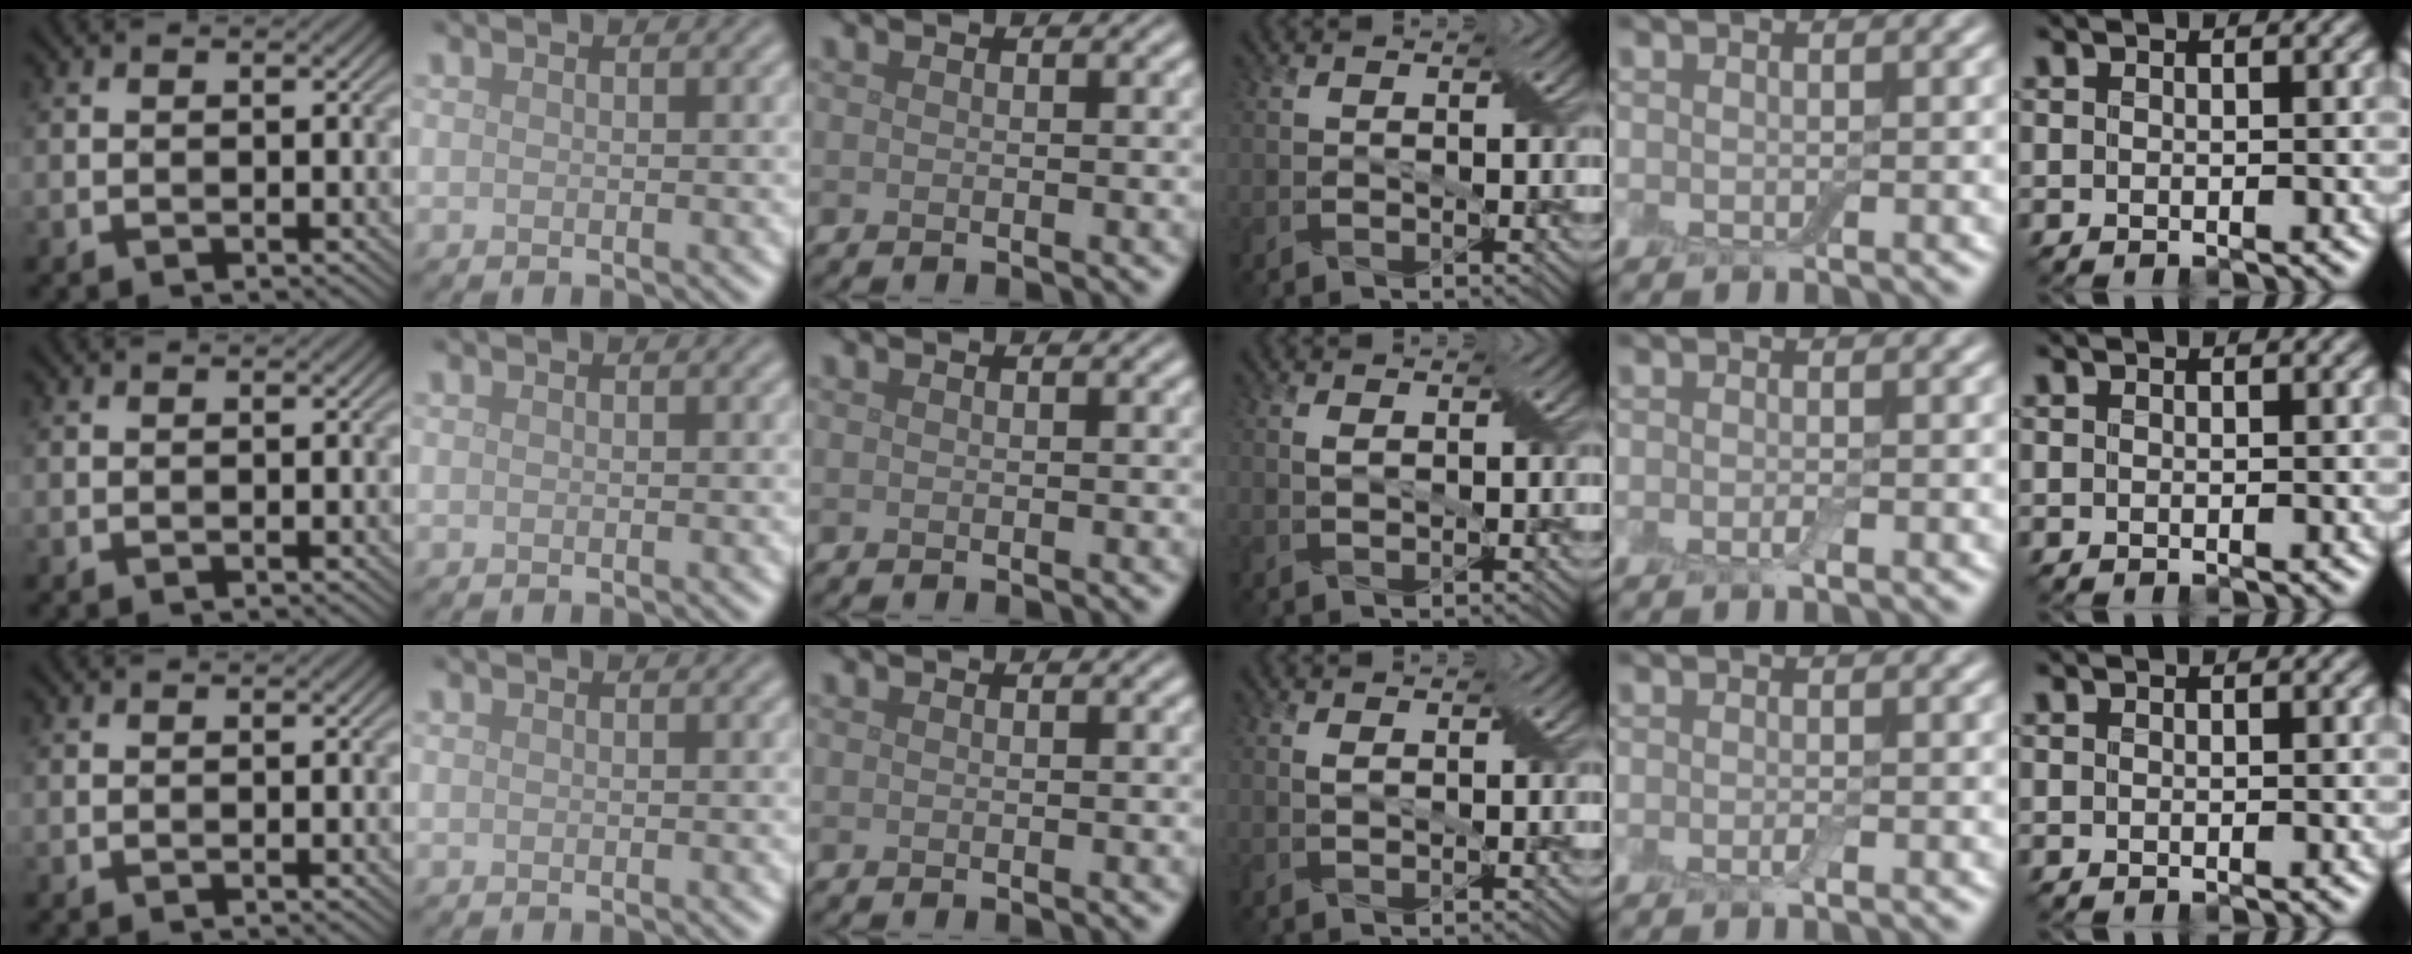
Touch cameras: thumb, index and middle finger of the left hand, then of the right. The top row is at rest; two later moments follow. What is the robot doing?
{"motion": "shake", "object": "box of matches"}